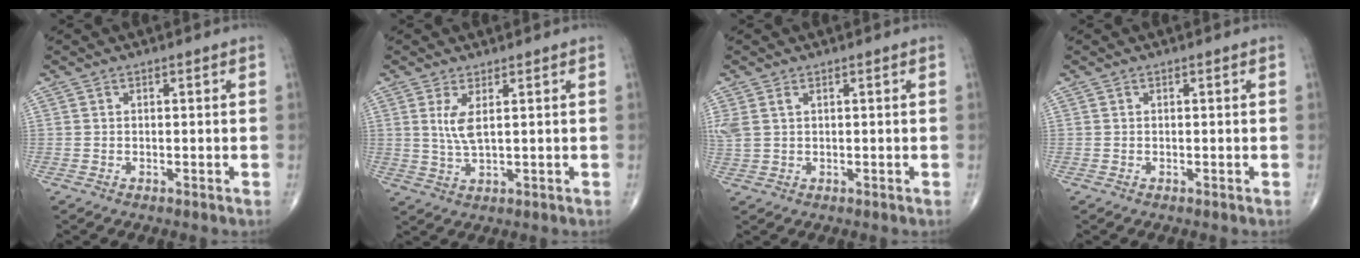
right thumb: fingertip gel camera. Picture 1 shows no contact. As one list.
[{"total": 4.1, "force": [1.2, 1.0, 3.7], "torque": [-0.081, -0.014, 0.031]}, {"total": 3.4, "force": [1.2, 1.9, 2.5], "torque": [-0.077, 0.013, 0.035]}, {"total": 0.0}]